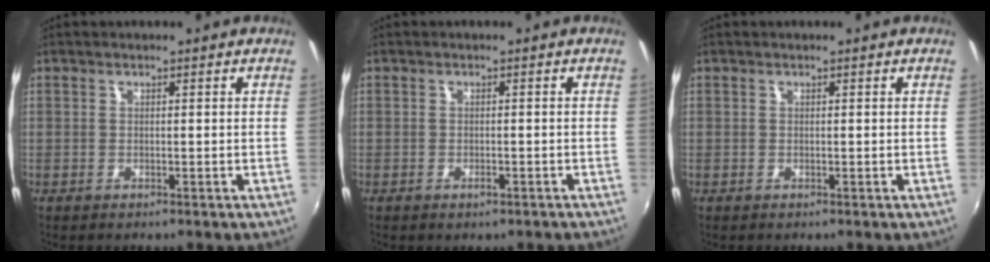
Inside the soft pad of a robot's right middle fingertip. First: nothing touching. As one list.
[{"total": 1.5, "force": [-1.0, 0.8, 0.8], "torque": [-0.014, -0.003, -0.013]}, {"total": 0.0}]